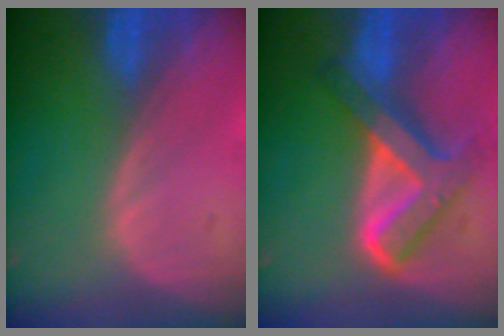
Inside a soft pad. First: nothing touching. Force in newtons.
{"total": 8.4, "press": 8.4, "slide": 0.6}